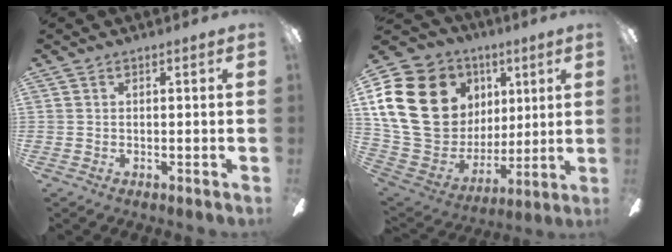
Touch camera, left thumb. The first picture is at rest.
{"total": 24.2, "force": [7.7, 18.9, 13.1], "torque": [-0.271, -0.020, 0.168]}